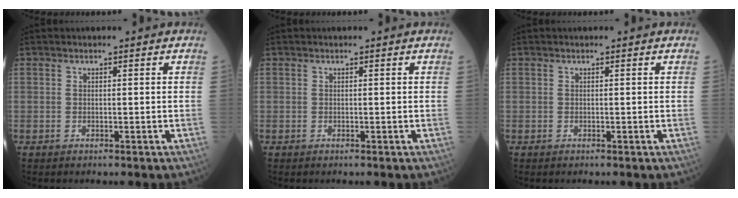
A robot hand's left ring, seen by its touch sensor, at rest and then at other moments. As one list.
[{"total": 0.0}, {"total": 0.0}]